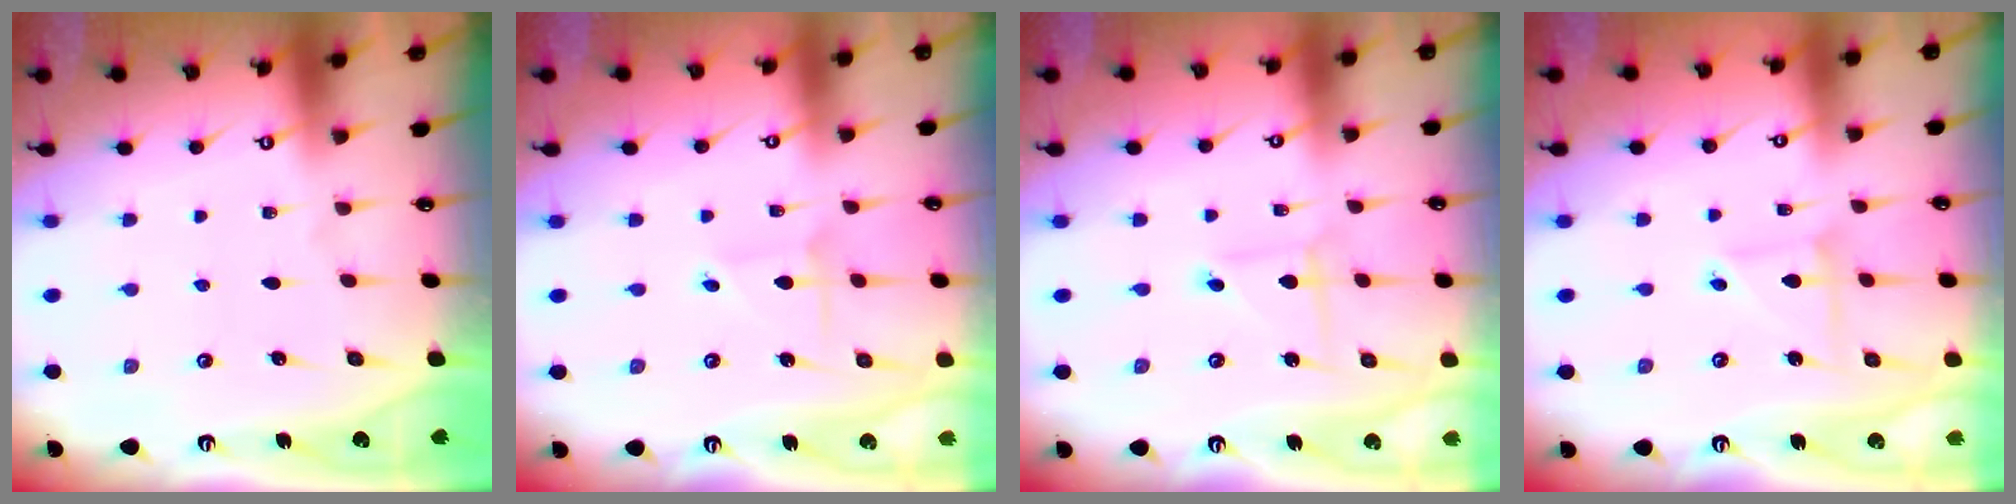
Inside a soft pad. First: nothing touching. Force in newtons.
{"total": 1.8, "press": 1.8, "slide": 0.1}
{"total": 1.6, "press": 1.6, "slide": 0.2}
{"total": 3.9, "press": 3.9, "slide": 0.4}